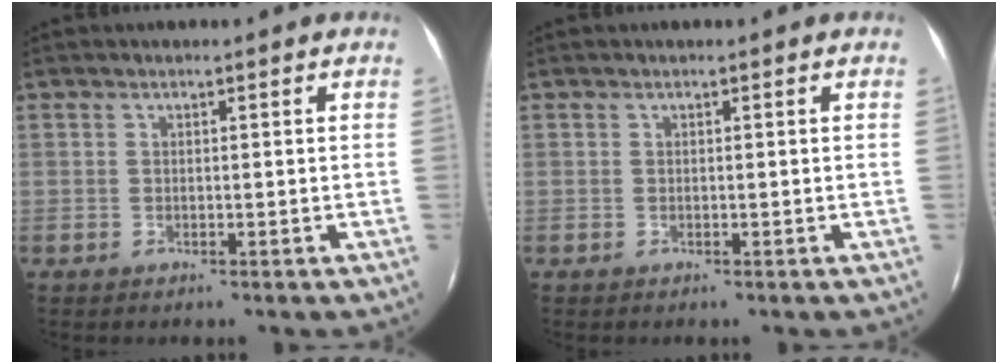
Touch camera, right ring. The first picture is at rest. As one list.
[{"total": 0.0}]